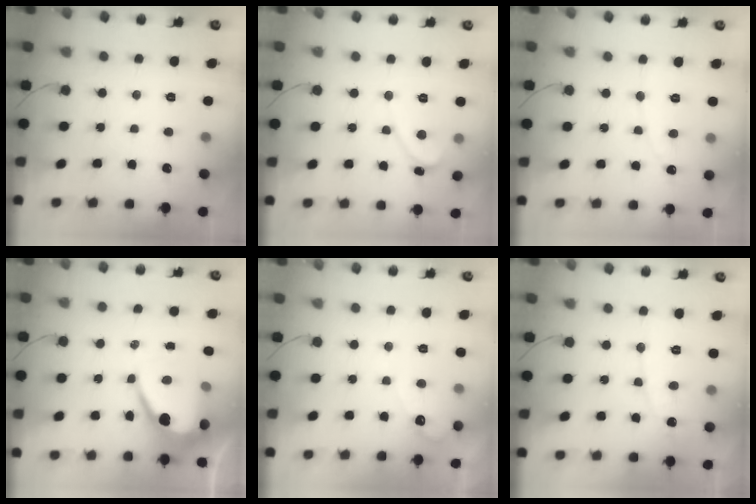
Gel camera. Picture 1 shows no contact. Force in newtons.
{"total": 2.4, "press": 2.4, "slide": 0.2}
{"total": 2.9, "press": 2.9, "slide": 0.3}
{"total": 10.7, "press": 10.7, "slide": 0.9}
{"total": 3.3, "press": 3.3, "slide": 0.1}
{"total": 6.8, "press": 6.8, "slide": 0.5}